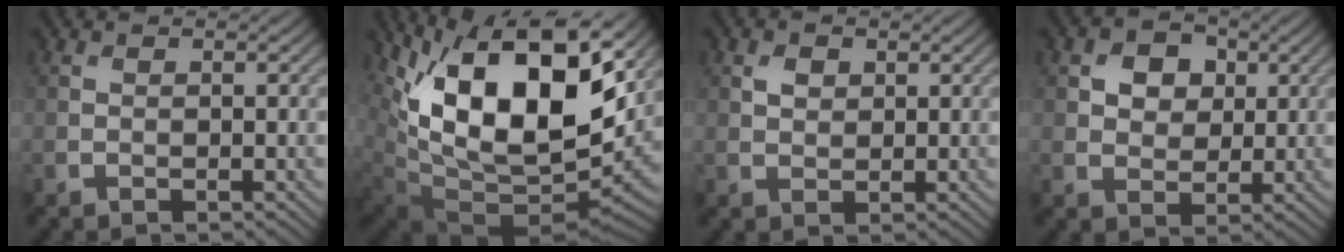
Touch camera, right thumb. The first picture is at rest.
{"total": 17.8, "force": [5.7, 8.9, 14.3], "torque": [-0.260, 0.002, 0.102]}
{"total": 1.8, "force": [0.8, 1.3, 1.0], "torque": [-0.021, 0.001, 0.015]}
{"total": 5.2, "force": [2.0, 3.9, 2.8], "torque": [-0.057, 0.000, 0.029]}